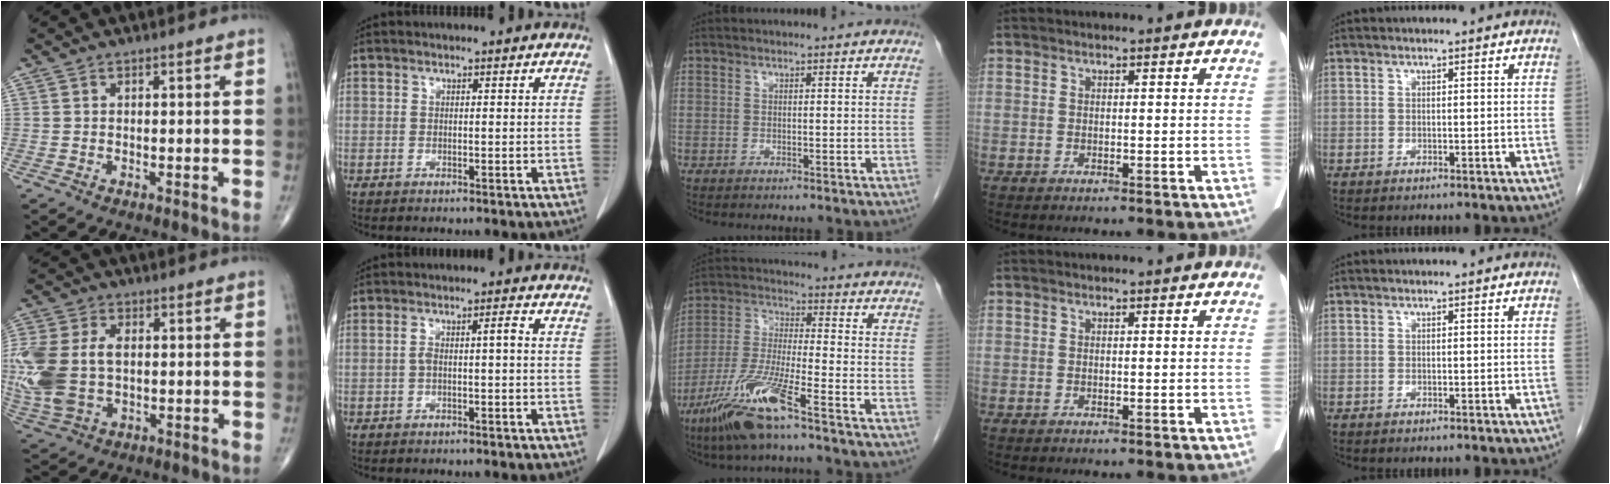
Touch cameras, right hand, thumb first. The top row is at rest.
{"thumb": {"total": 17.4, "force": [0.1, 11.4, 13.1], "torque": [-0.345, 0.000, 0.014]}, "index": {"total": 2.9, "force": [-0.3, 0.4, 2.8], "torque": [-0.053, 0.014, -0.004]}, "middle": {"total": 12.0, "force": [-7.5, 0.4, 9.4], "torque": [-0.202, -0.029, -0.151]}}